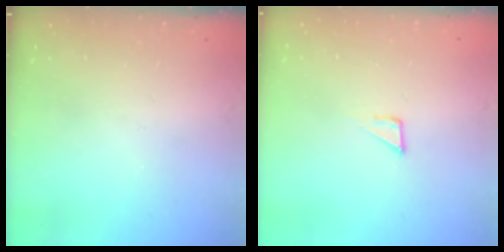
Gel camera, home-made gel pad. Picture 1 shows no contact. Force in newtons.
{"total": 2.3, "press": 2.3, "slide": 0.1}